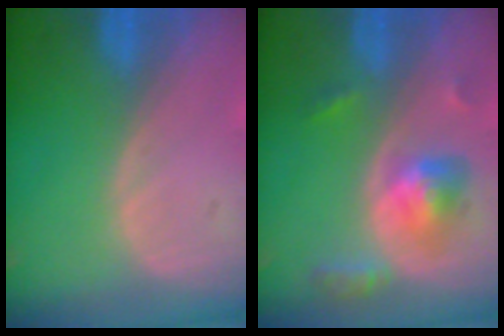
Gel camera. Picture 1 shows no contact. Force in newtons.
{"total": 5.8, "press": 5.2, "slide": 2.5}